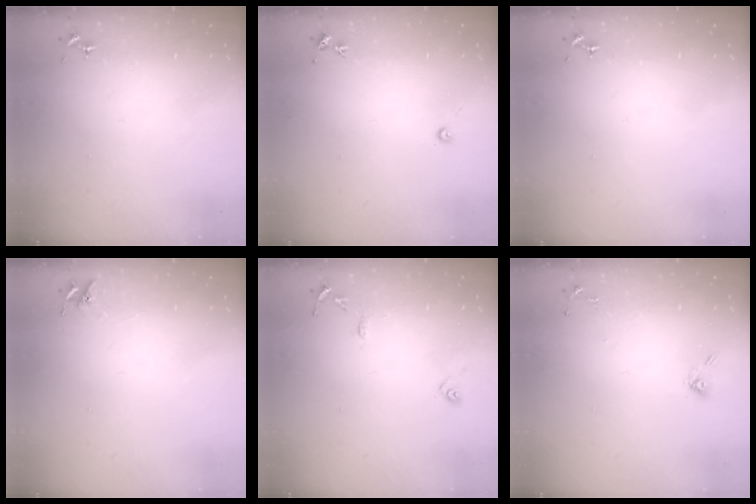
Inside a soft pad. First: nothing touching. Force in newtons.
{"total": 2.7, "press": 2.7, "slide": 0.2}
{"total": 0.0}
{"total": 5.8, "press": 5.8, "slide": 0.7}
{"total": 9.0, "press": 8.9, "slide": 0.8}
{"total": 6.5, "press": 6.4, "slide": 1.5}